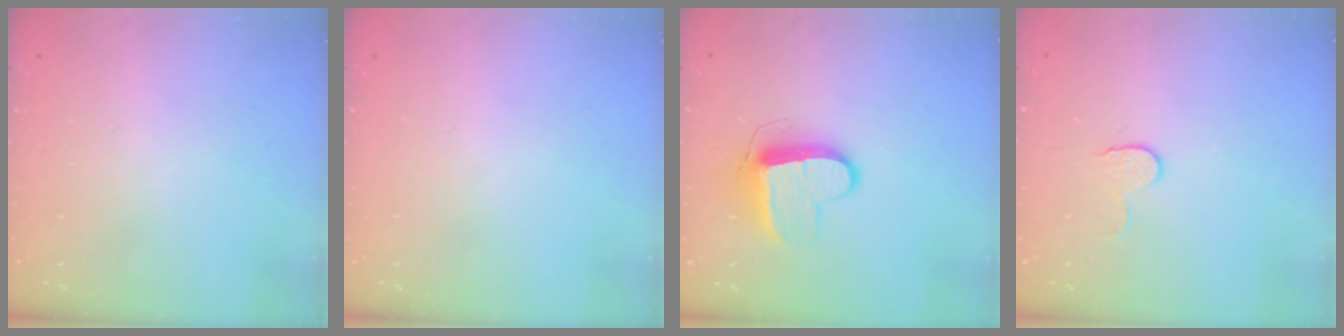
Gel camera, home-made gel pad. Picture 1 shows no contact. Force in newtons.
{"total": 0.0}
{"total": 10.5, "press": 10.5, "slide": 0.4}
{"total": 4.6, "press": 4.6, "slide": 0.4}